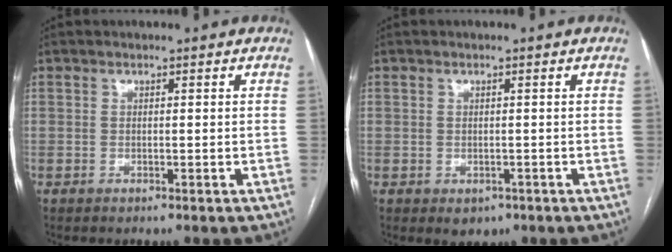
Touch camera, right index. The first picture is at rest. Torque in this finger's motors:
{"motor_torque": [-0.10, 0.05, -0.07, -0.05]}